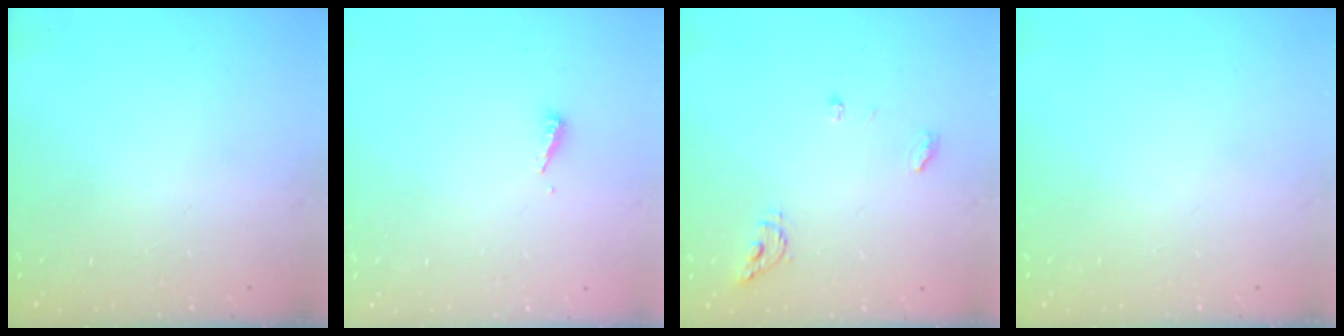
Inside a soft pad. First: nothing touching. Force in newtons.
{"total": 4.0, "press": 4.0, "slide": 0.4}
{"total": 5.3, "press": 5.3, "slide": 0.4}
{"total": 0.0}